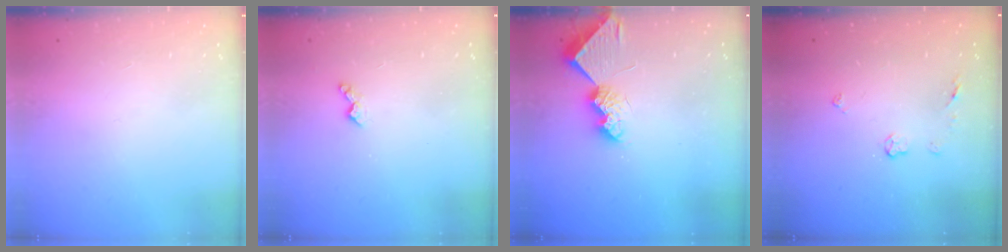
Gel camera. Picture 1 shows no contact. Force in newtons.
{"total": 3.1, "press": 3.1, "slide": 0.4}
{"total": 8.8, "press": 8.8, "slide": 0.1}
{"total": 5.1, "press": 5.1, "slide": 0.4}